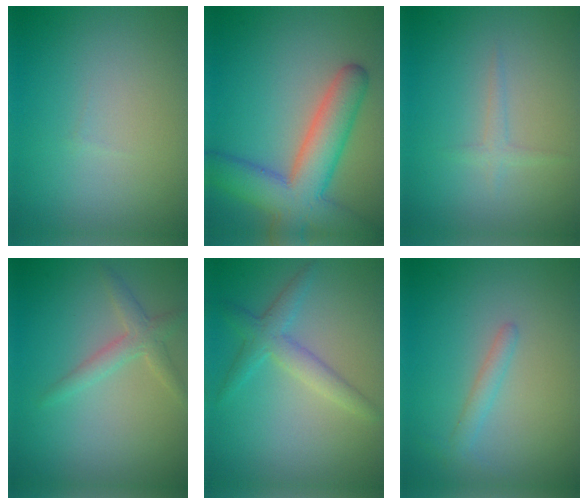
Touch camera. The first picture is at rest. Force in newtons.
{"total": 8.3, "press": 8.3, "slide": 0.5}
{"total": 1.1, "press": 1.1, "slide": 0.0}
{"total": 2.2, "press": 2.2, "slide": 0.1}
{"total": 2.9, "press": 2.9, "slide": 0.1}
{"total": 1.4, "press": 1.4, "slide": 0.0}